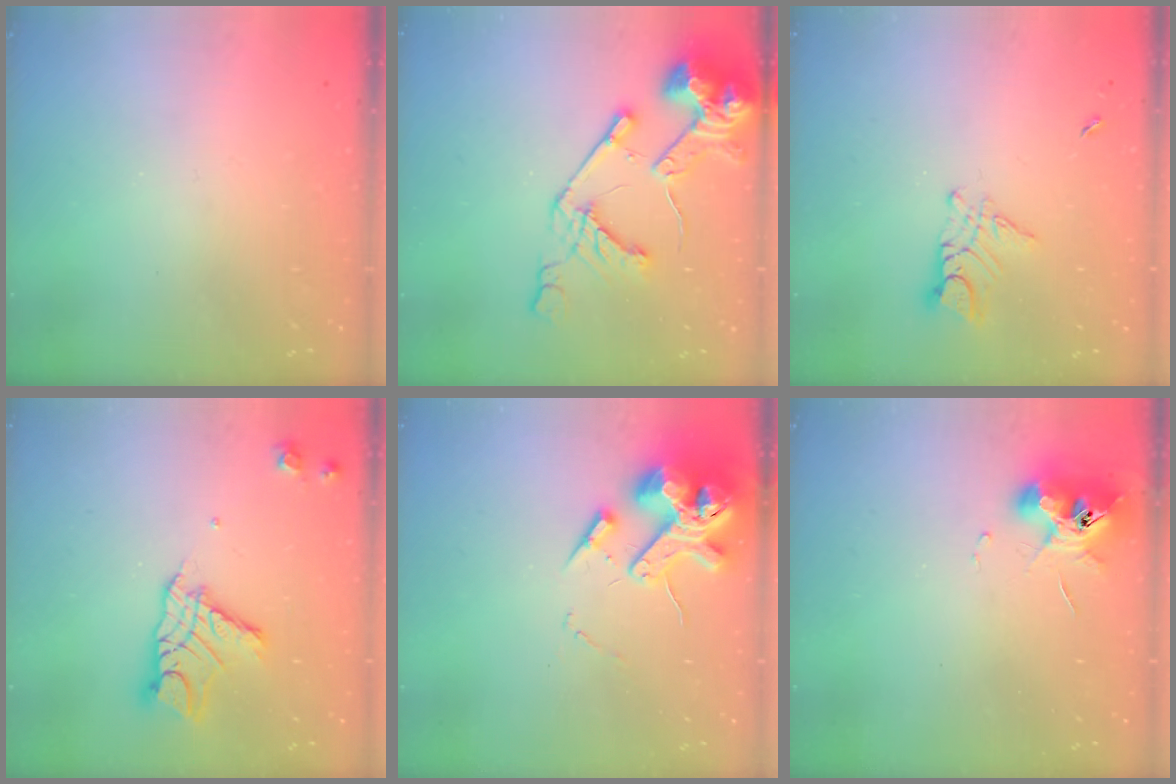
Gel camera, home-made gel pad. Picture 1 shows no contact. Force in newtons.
{"total": 16.4, "press": 16.3, "slide": 1.8}
{"total": 6.1, "press": 6.1, "slide": 0.5}
{"total": 12.0, "press": 11.9, "slide": 1.0}
{"total": 17.0, "press": 16.8, "slide": 2.7}
{"total": 11.9, "press": 11.8, "slide": 1.7}